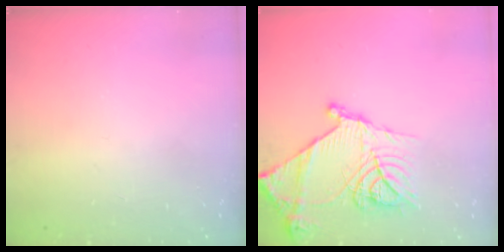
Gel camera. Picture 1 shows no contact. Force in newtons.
{"total": 18.1, "press": 18.1, "slide": 1.2}